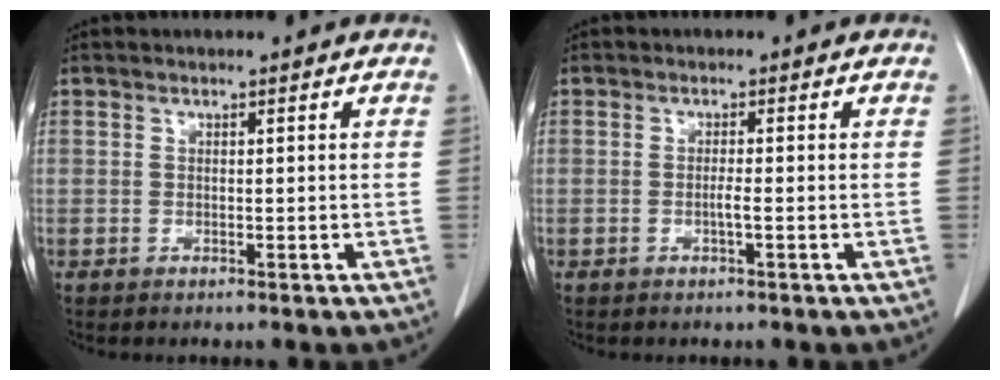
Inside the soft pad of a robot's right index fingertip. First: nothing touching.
{"total": 1.2, "force": [-0.4, -0.1, 1.1], "torque": [-0.021, 0.000, -0.008]}